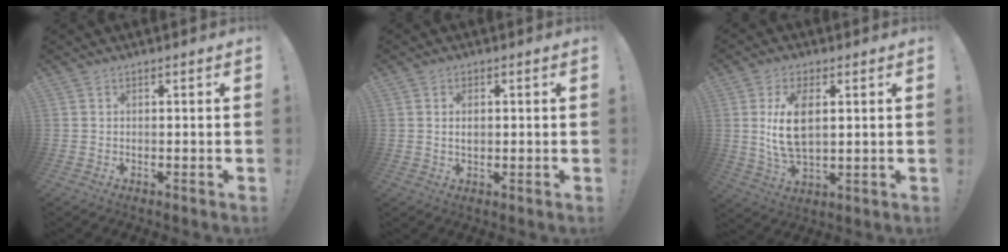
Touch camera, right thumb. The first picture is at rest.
{"total": 2.3, "force": [0.5, 1.5, 1.7], "torque": [-0.020, 0.000, 0.005]}
{"total": 11.4, "force": [2.1, 6.0, 9.5], "torque": [-0.183, -0.011, 0.033]}